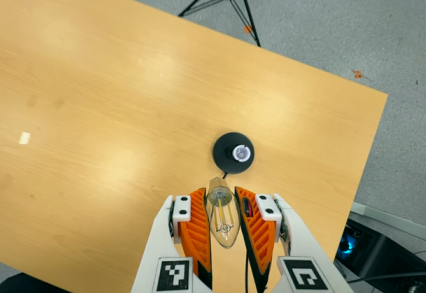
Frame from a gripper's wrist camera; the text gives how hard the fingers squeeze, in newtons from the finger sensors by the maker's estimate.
{"total": 19.9, "left": 21.3, "right": 18.6}